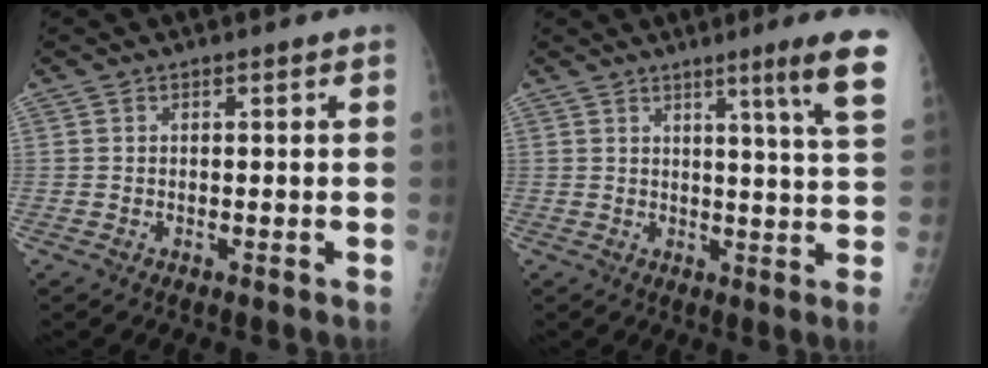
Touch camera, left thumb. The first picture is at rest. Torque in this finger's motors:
{"motor_torque": [0.13, 0.25, 0.13, -0.12, 0.17]}